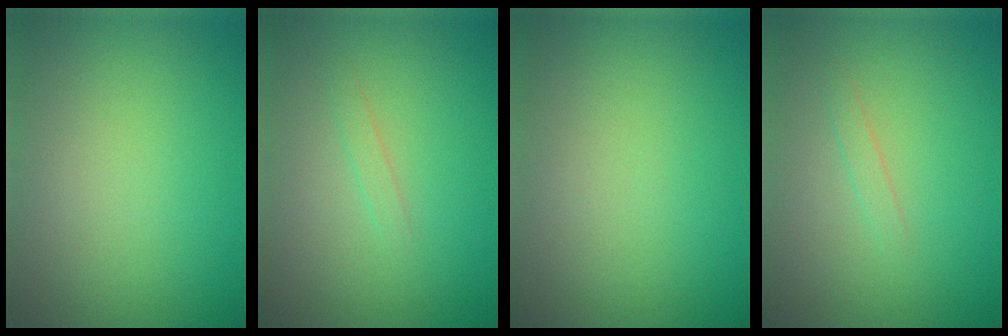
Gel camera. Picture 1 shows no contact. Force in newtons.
{"total": 0.8, "press": 0.8, "slide": 0.0}
{"total": 0.0}
{"total": 0.8, "press": 0.8, "slide": 0.1}